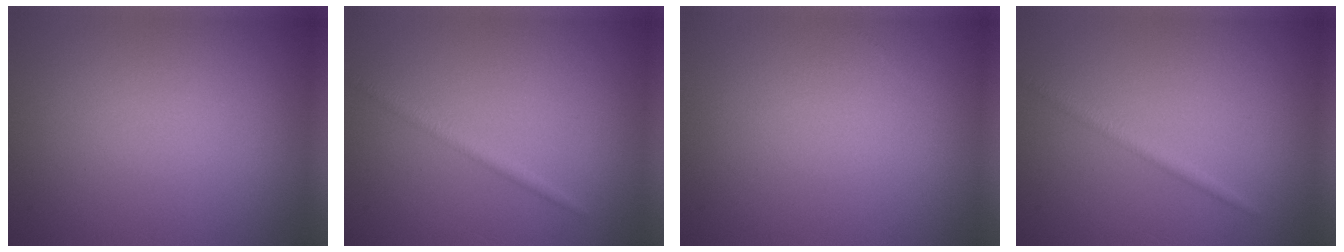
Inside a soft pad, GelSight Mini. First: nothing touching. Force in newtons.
{"total": 1.3, "press": 1.3, "slide": 0.1}
{"total": 0.0}
{"total": 1.3, "press": 1.3, "slide": 0.1}